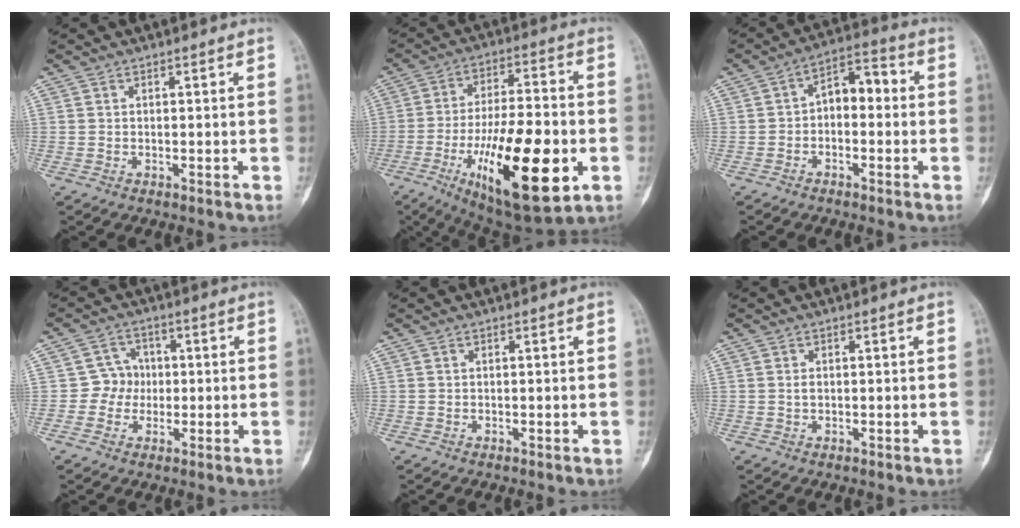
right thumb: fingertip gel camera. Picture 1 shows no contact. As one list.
[{"total": 24.8, "force": [-7.6, 8.7, 22.0], "torque": [-0.365, 0.004, -0.106]}, {"total": 7.3, "force": [-0.4, 4.4, 5.9], "torque": [-0.069, 0.039, -0.020]}, {"total": 4.6, "force": [-0.4, 4.5, 1.0], "torque": [0.020, 0.014, -0.015]}, {"total": 0.0}, {"total": 0.9, "force": [0.1, 0.6, 0.7], "torque": [-0.010, 0.001, 0.001]}]